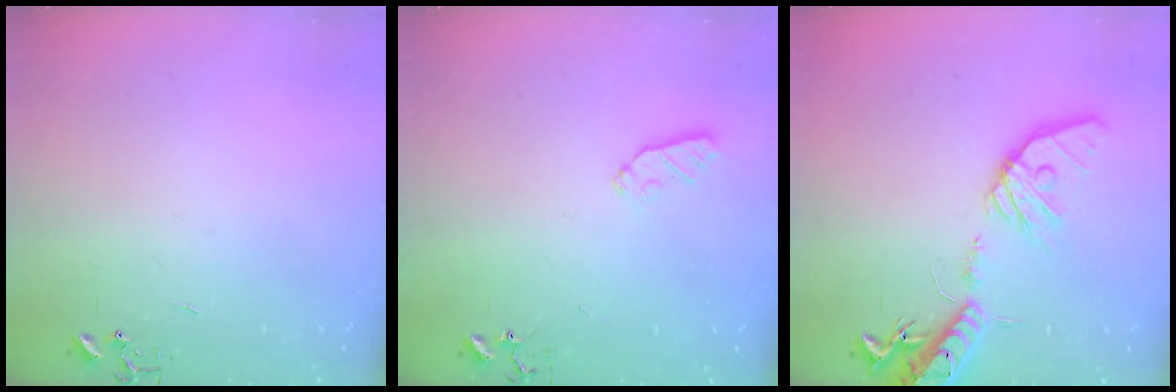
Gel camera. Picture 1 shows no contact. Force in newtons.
{"total": 5.5, "press": 5.4, "slide": 1.1}
{"total": 18.6, "press": 18.2, "slide": 3.5}